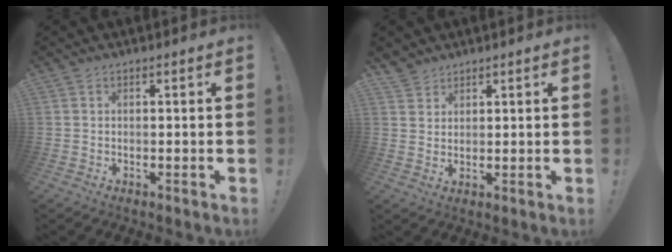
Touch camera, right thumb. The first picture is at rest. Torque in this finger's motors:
{"motor_torque": [-0.11, -0.03, -0.33, 0.33, -0.02]}